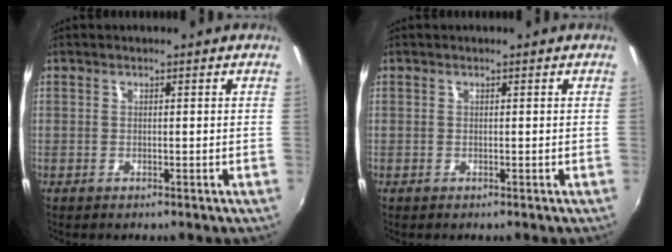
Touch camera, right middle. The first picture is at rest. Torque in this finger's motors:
{"motor_torque": [-0.01, -0.01, 0.00, 0.00]}